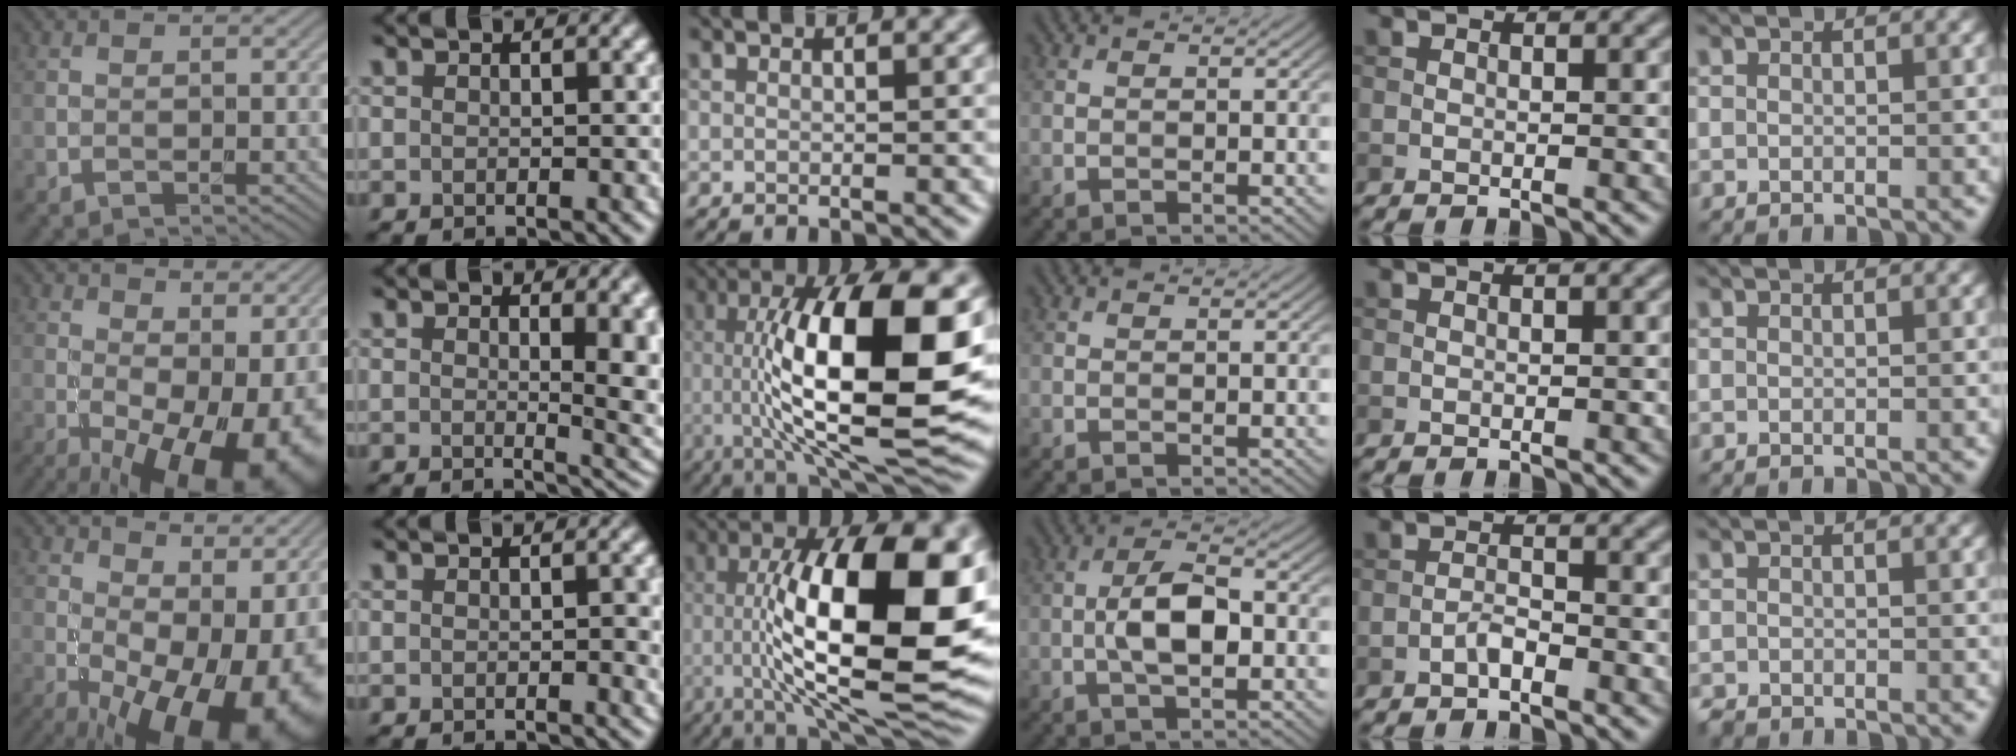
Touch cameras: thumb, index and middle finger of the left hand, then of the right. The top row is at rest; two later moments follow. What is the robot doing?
{"motion": "unscrew", "object": "dispenser bottle"}